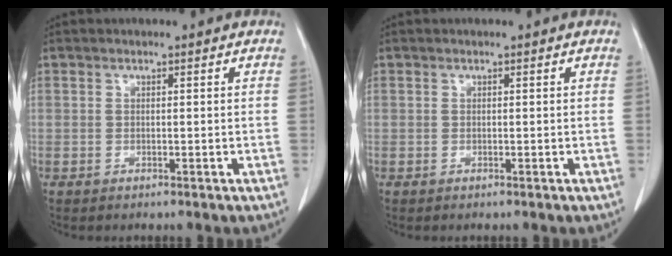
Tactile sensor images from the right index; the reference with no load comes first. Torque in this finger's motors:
{"motor_torque": [0.00, 0.00, 0.00, -0.01]}